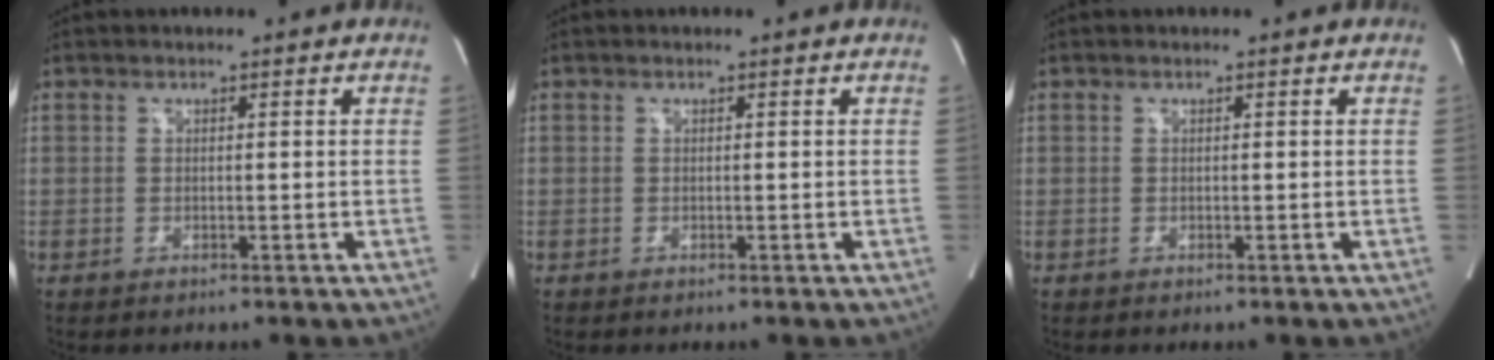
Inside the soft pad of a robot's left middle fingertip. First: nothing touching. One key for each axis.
{"total": 0.0}
{"total": 0.0}